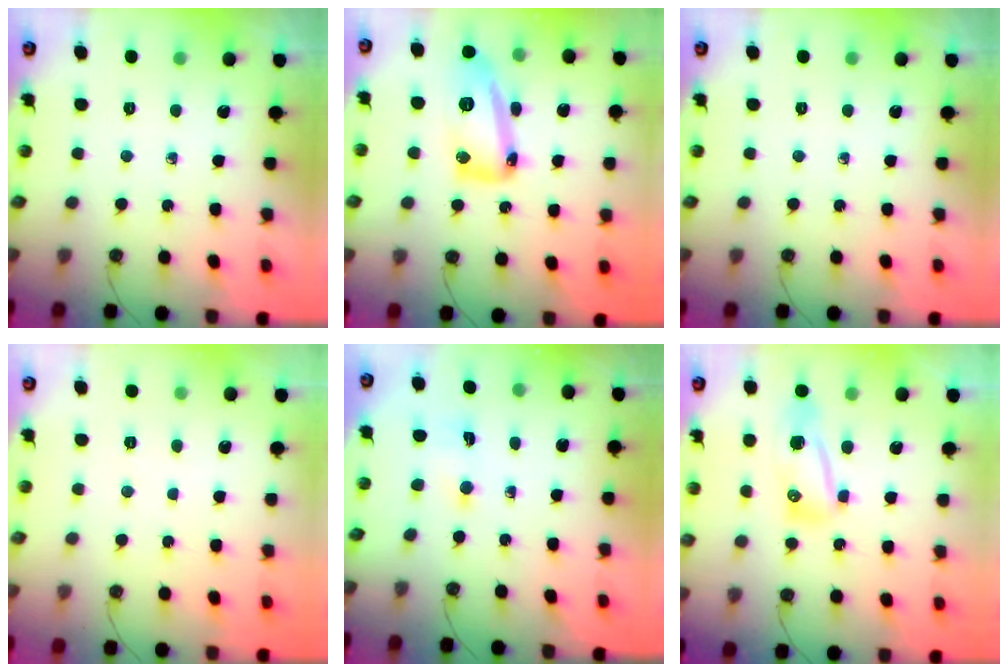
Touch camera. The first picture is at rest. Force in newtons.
{"total": 14.2, "press": 14.1, "slide": 1.5}
{"total": 0.0}
{"total": 17.3, "press": 3.9, "slide": 16.8}
{"total": 0.8, "press": 0.7, "slide": 0.5}
{"total": 17.5, "press": 12.1, "slide": 12.6}